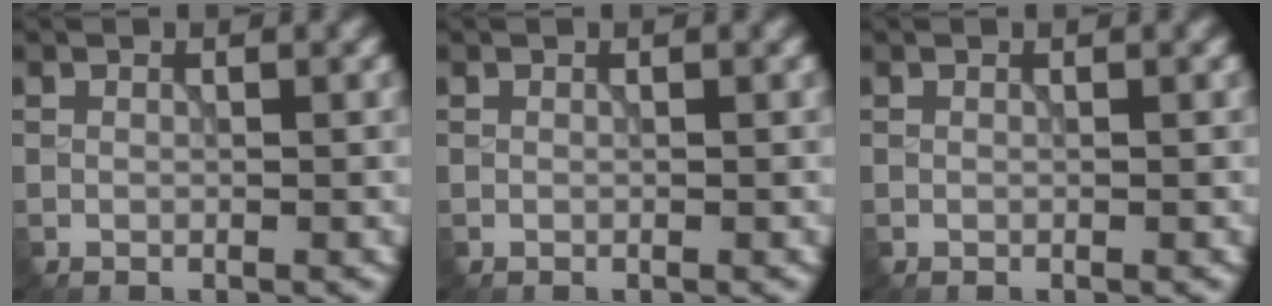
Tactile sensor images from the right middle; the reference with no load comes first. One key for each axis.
{"total": 0.0}
{"total": 0.0}